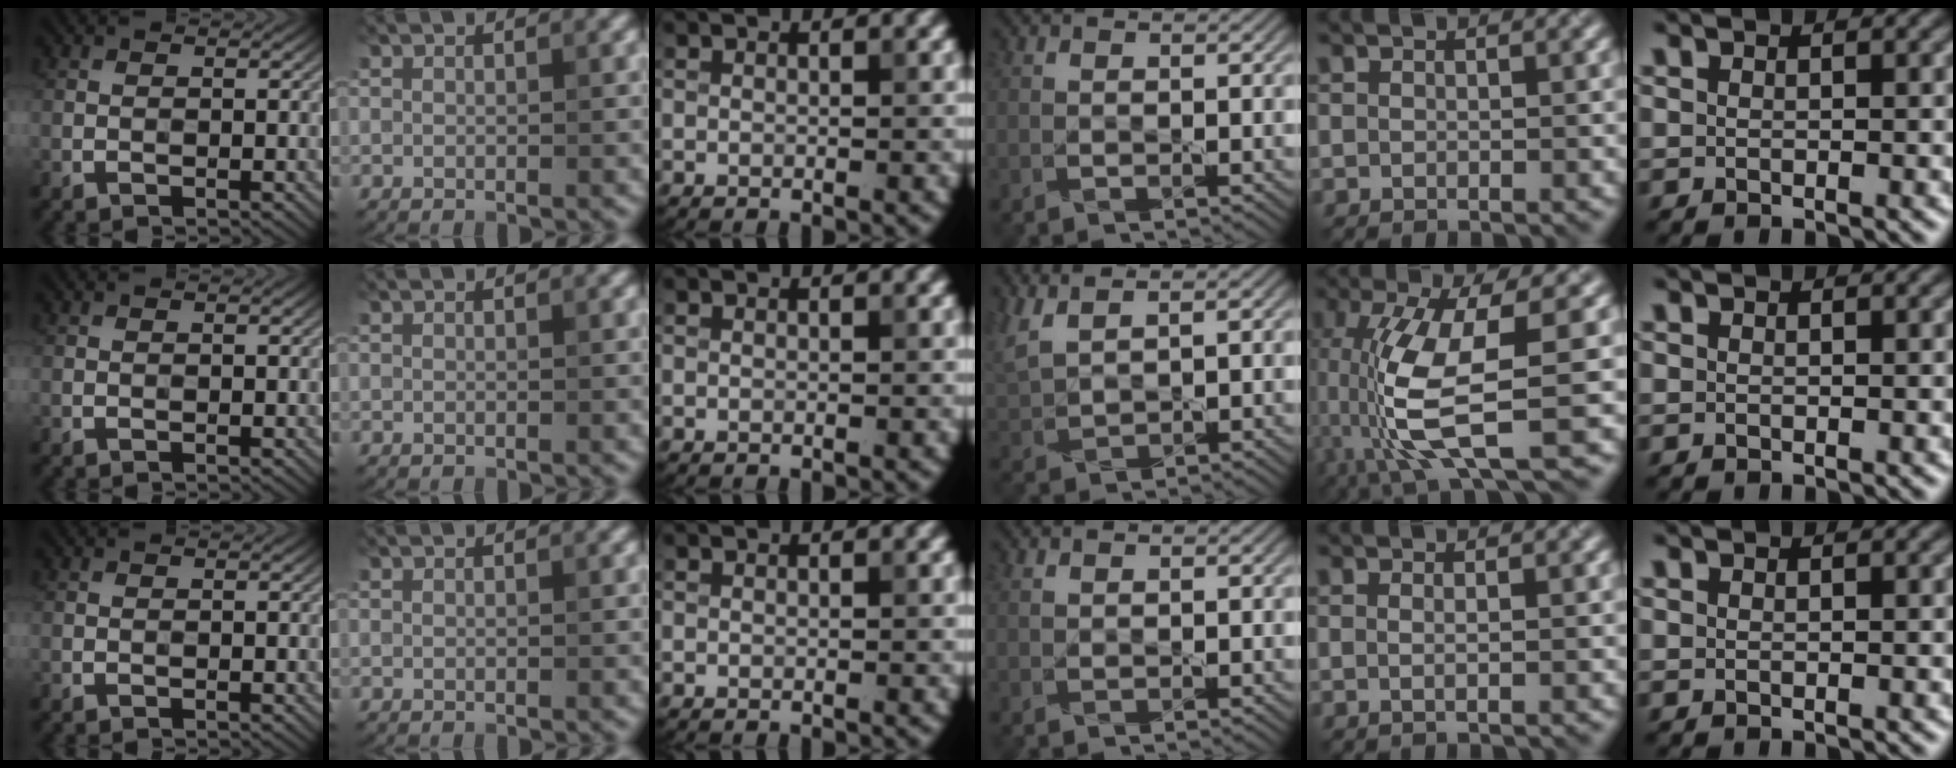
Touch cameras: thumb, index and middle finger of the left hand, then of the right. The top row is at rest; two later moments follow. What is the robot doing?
{"motion": "lift_and_place", "object": "knife"}